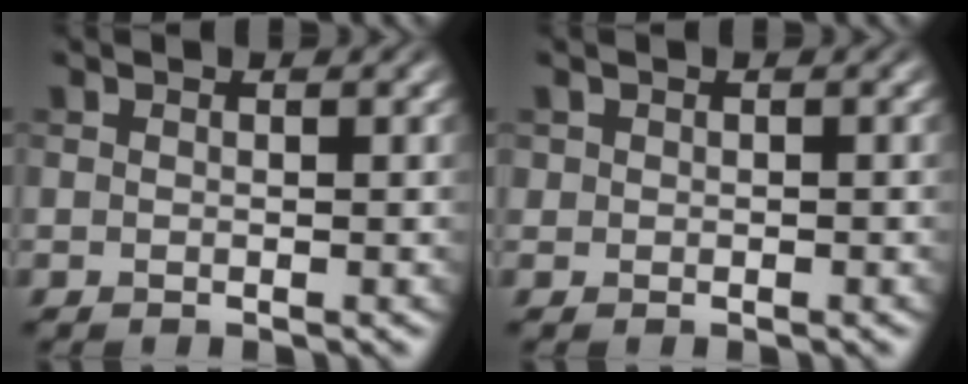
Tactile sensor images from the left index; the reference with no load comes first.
{"total": 0.5, "force": [0.1, 0.5, -0.2], "torque": [0.001, 0.001, 0.001]}